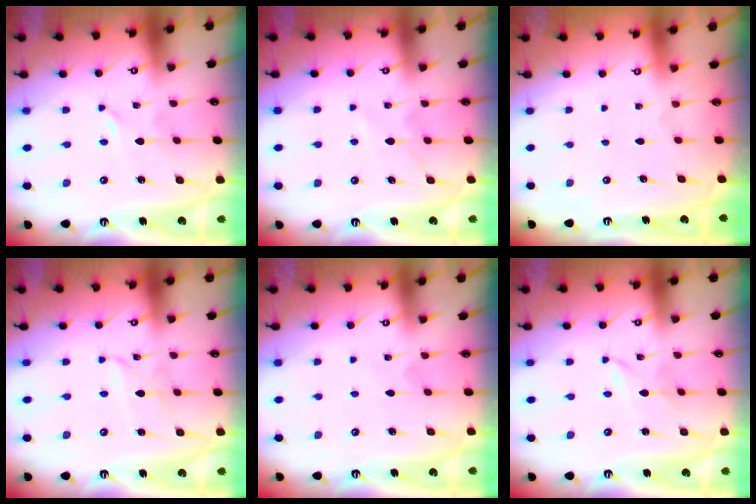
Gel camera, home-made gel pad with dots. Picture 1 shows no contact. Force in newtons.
{"total": 5.6, "press": 5.6, "slide": 0.6}
{"total": 0.0}
{"total": 2.6, "press": 2.6, "slide": 0.1}
{"total": 3.4, "press": 3.4, "slide": 0.3}
{"total": 1.3, "press": 1.3, "slide": 0.2}